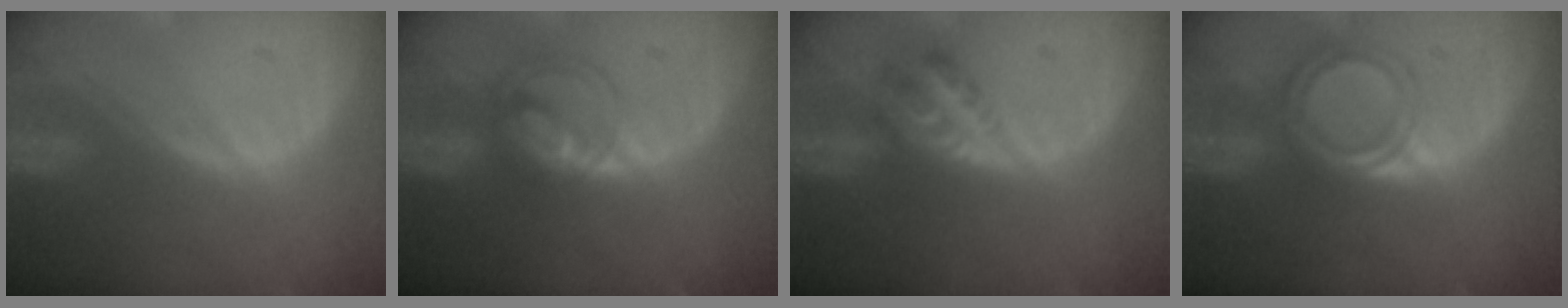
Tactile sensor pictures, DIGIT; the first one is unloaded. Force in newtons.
{"total": 5.0, "press": 5.0, "slide": 0.5}
{"total": 4.5, "press": 3.8, "slide": 2.5}
{"total": 5.8, "press": 5.0, "slide": 2.8}